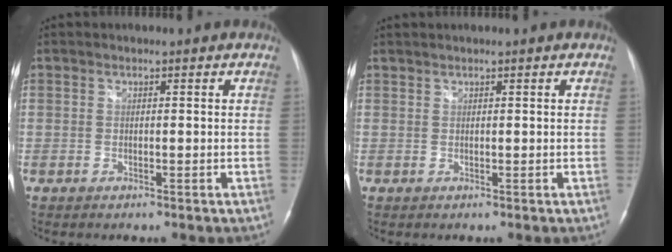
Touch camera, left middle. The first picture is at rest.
{"total": 0.8, "force": [0.7, -0.1, 0.3], "torque": [-0.008, 0.008, 0.020]}